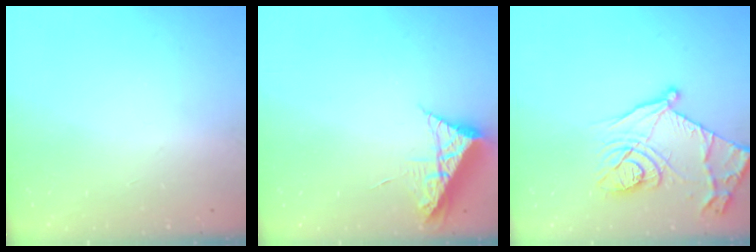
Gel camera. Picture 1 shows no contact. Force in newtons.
{"total": 7.9, "press": 7.8, "slide": 0.7}
{"total": 17.1, "press": 17.1, "slide": 1.2}